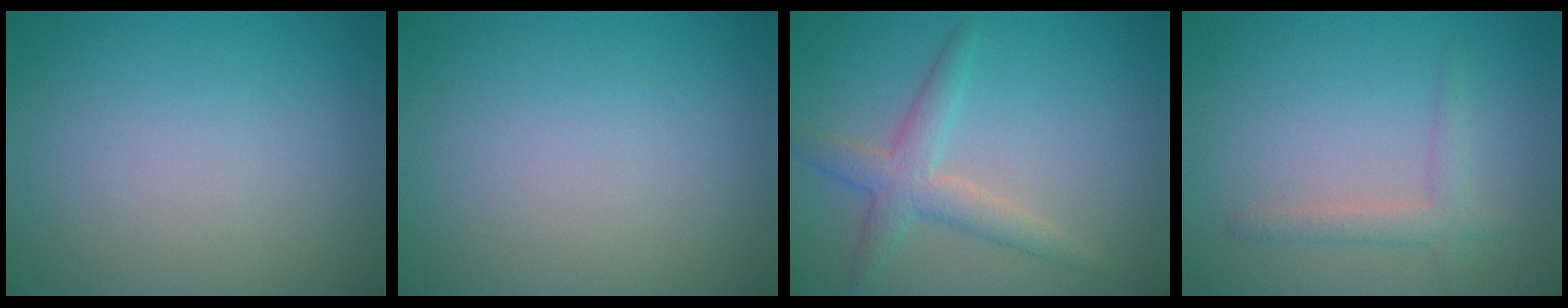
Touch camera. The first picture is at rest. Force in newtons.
{"total": 0.0}
{"total": 3.3, "press": 3.3, "slide": 0.0}
{"total": 2.0, "press": 1.9, "slide": 0.1}